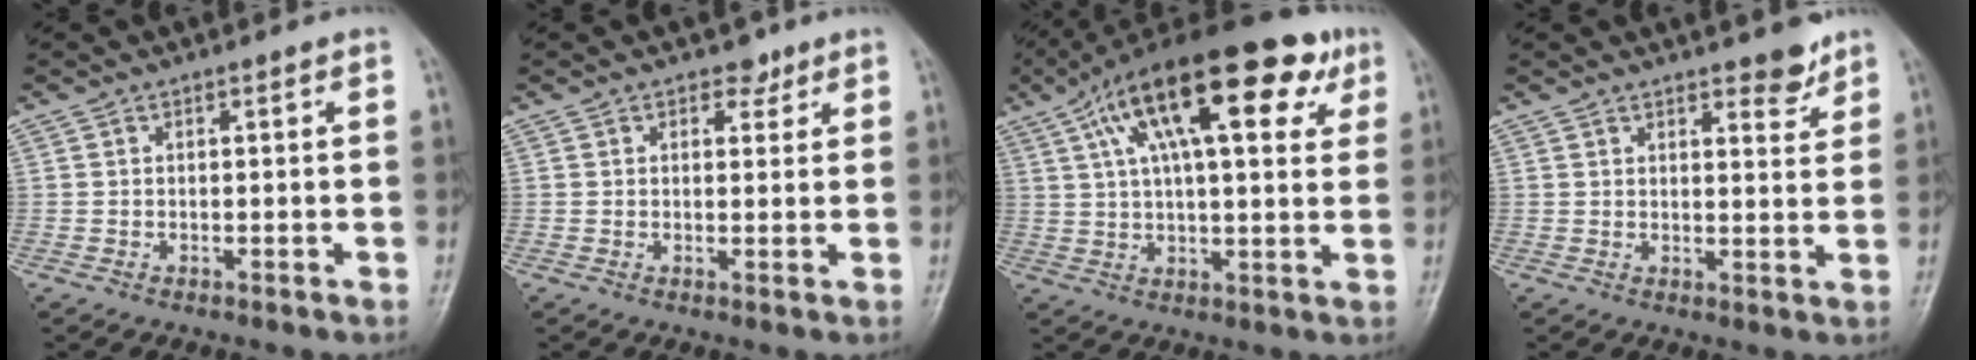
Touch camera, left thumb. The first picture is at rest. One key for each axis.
{"total": 2.5, "fx": 1.6, "fy": 1.7, "fz": 0.8, "tx": 0.004, "ty": -0.007, "tz": 0.019}
{"total": 24.0, "fx": 10.6, "fy": 9.4, "fz": 19.3, "tx": -0.292, "ty": 0.018, "tz": 0.163}
{"total": 4.1, "fx": 3.2, "fy": 1.3, "fz": 2.2, "tx": -0.013, "ty": -0.025, "tz": 0.043}